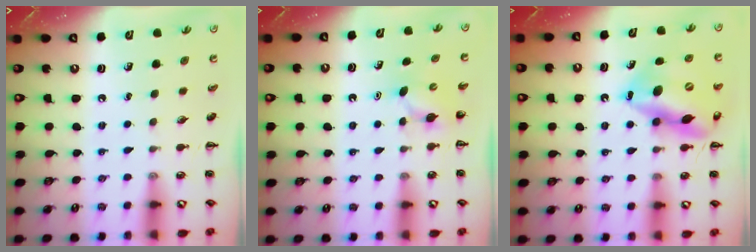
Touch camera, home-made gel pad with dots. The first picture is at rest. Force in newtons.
{"total": 3.6, "press": 3.4, "slide": 1.1}
{"total": 17.0, "press": 16.5, "slide": 4.3}